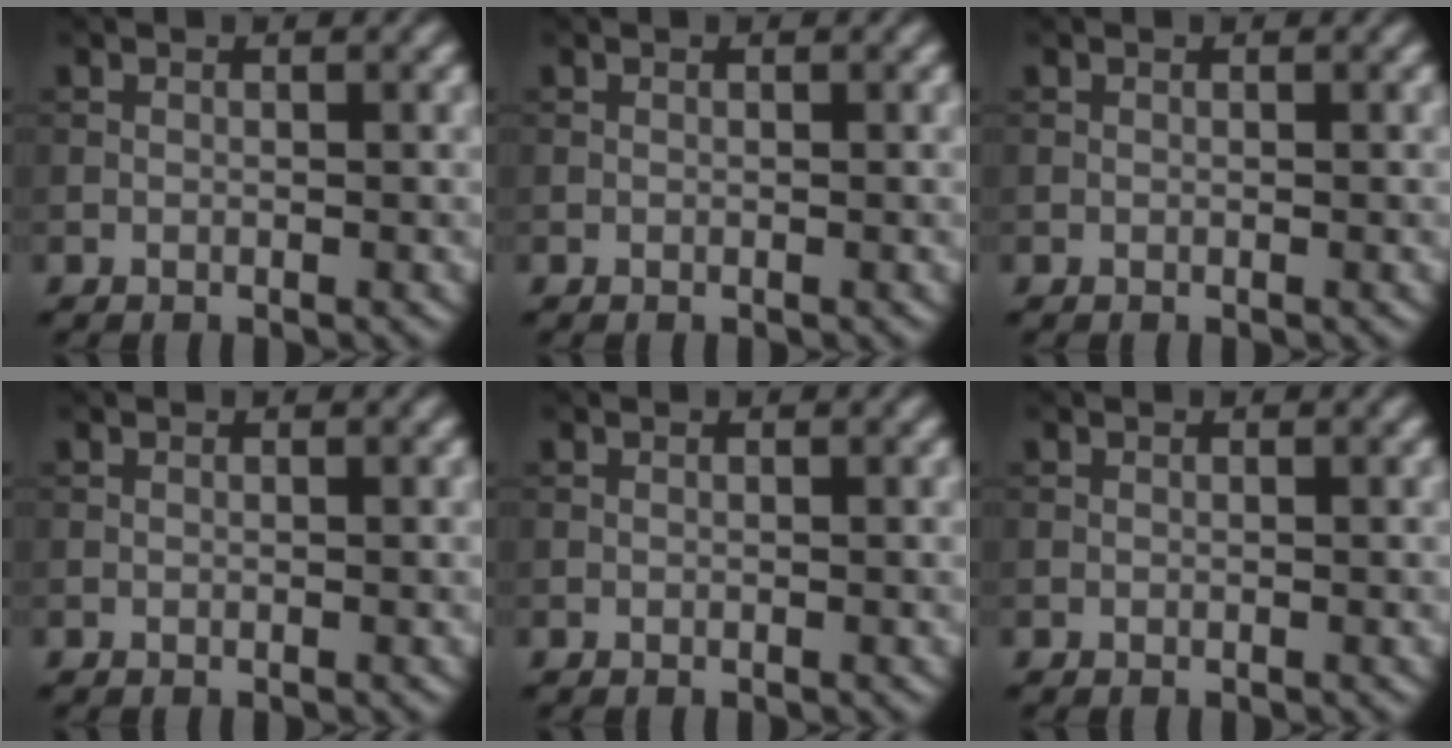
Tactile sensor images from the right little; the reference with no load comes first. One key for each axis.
{"total": 0.0}
{"total": 0.0}
{"total": 0.0}
{"total": 0.0}
{"total": 0.0}